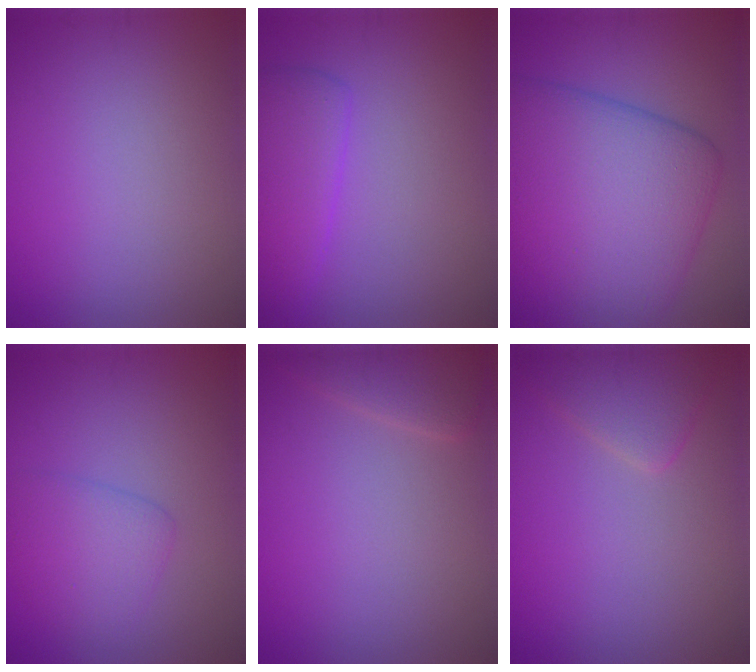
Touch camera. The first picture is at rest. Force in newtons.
{"total": 4.0, "press": 4.0, "slide": 0.3}
{"total": 12.3, "press": 12.3, "slide": 0.3}
{"total": 3.0, "press": 3.0, "slide": 0.2}
{"total": 2.4, "press": 2.4, "slide": 0.0}
{"total": 2.5, "press": 2.5, "slide": 0.2}